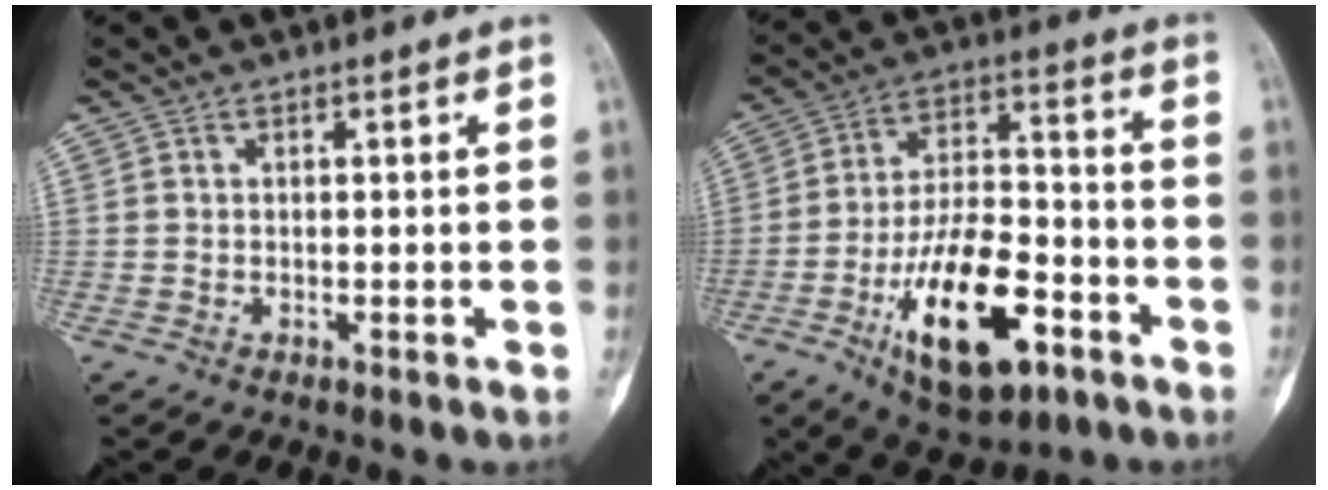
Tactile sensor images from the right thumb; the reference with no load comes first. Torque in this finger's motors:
{"motor_torque": [0.51, 0.78, 1.61, -1.16, 0.46]}